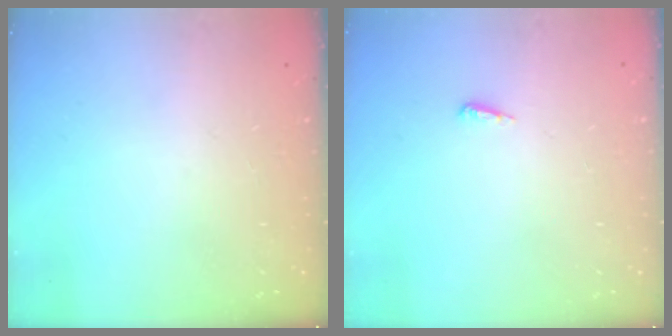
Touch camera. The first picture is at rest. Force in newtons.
{"total": 3.6, "press": 3.5, "slide": 0.6}